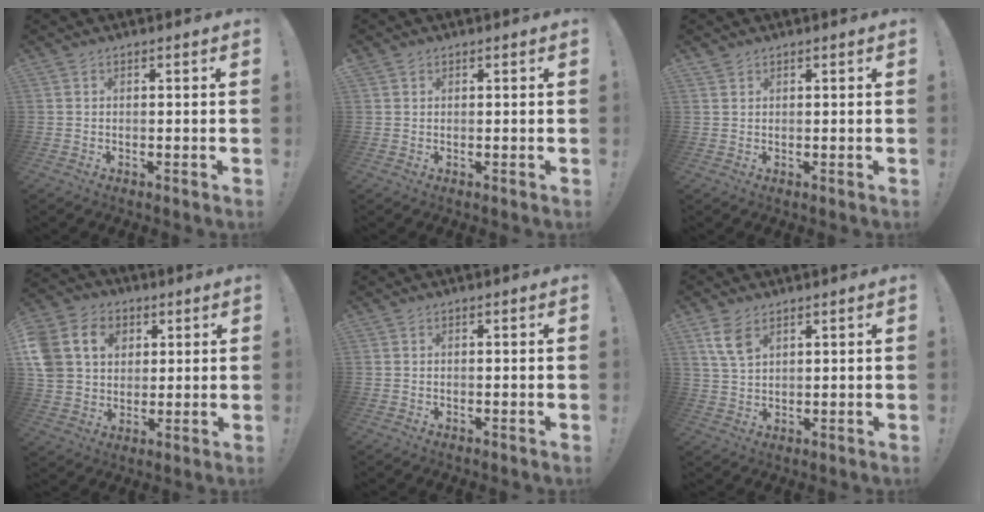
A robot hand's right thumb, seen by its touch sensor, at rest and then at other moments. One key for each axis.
{"total": 0.7, "fx": 0.5, "fy": 0.5, "fz": 0.2, "tx": 0.004, "ty": -0.002, "tz": 0.008}
{"total": 1.1, "fx": 0.9, "fy": 0.5, "fz": 0.1, "tx": 0.002, "ty": -0.005, "tz": 0.018}
{"total": 15.5, "fx": 4.8, "fy": 12.5, "fz": 7.9, "tx": -0.144, "ty": -0.010, "tz": 0.098}
{"total": 0.0}
{"total": 6.8, "fx": 3.8, "fy": 3.8, "fz": 4.2, "tx": -0.075, "ty": -0.011, "tz": 0.075}